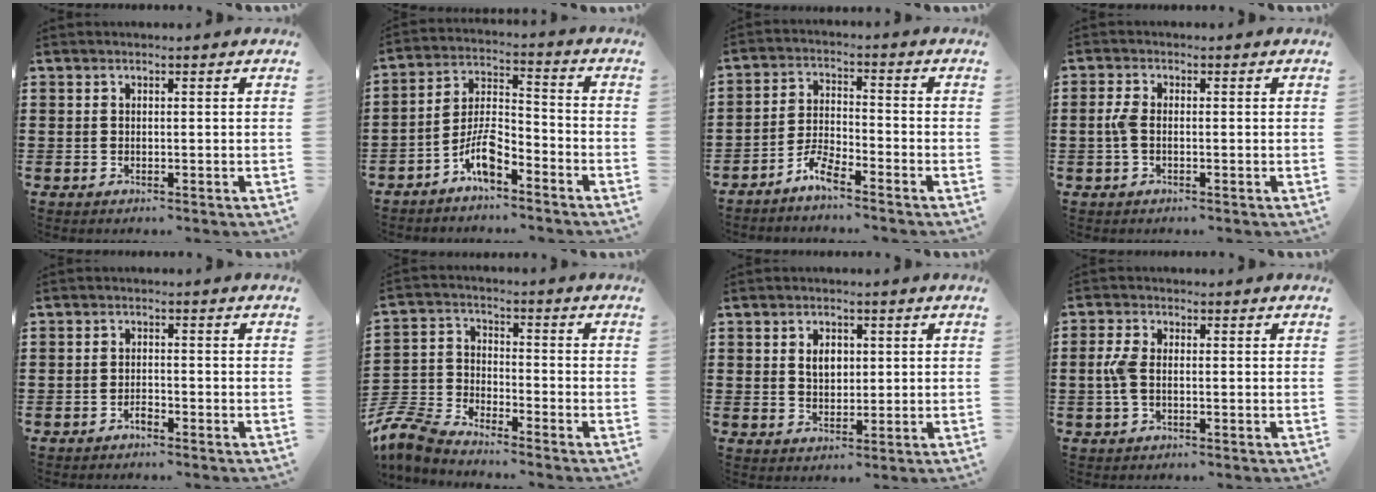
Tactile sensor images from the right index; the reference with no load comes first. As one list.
[{"total": 7.1, "force": [-4.9, 2.2, 4.5], "torque": [-0.103, 0.004, -0.097]}, {"total": 4.1, "force": [-3.5, 0.6, 1.9], "torque": [-0.051, 0.003, -0.073]}, {"total": 2.7, "force": [-0.4, 1.1, 2.4], "torque": [-0.067, -0.006, -0.016]}, {"total": 1.5, "force": [-1.3, 0.4, 0.5], "torque": [-0.014, 0.001, -0.026]}, {"total": 6.9, "force": [-6.6, 1.2, 1.7], "torque": [-0.066, -0.001, -0.139]}, {"total": 3.2, "force": [0.6, 2.1, 2.3], "torque": [-0.043, 0.006, 0.008]}, {"total": 3.7, "force": [-0.4, 1.7, 3.2], "torque": [-0.088, -0.006, -0.017]}]